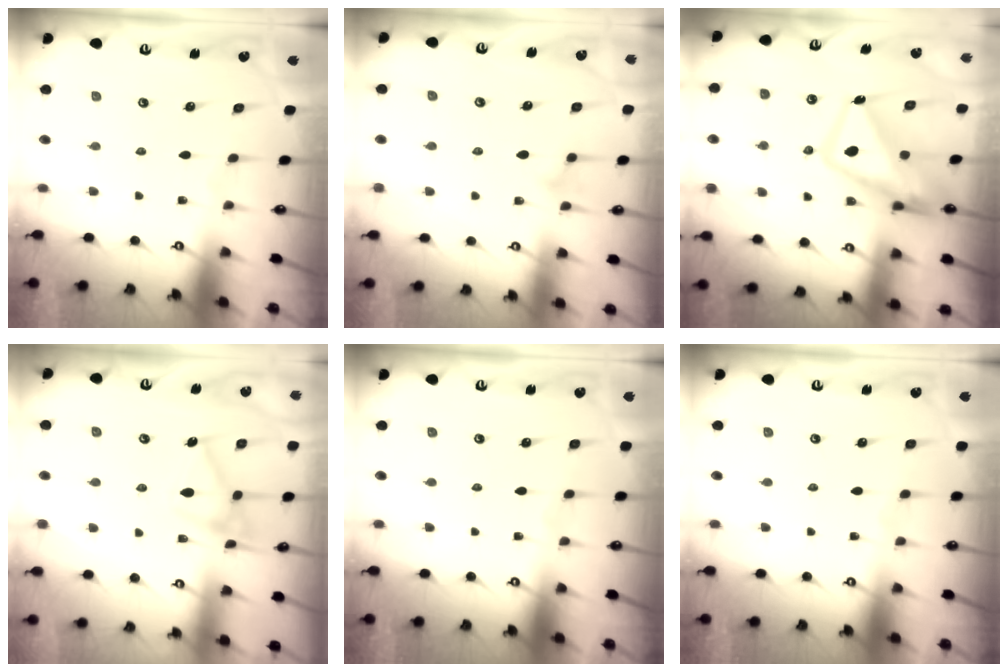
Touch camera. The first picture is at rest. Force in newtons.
{"total": 7.5, "press": 7.5, "slide": 0.6}
{"total": 15.4, "press": 15.3, "slide": 1.5}
{"total": 15.6, "press": 15.6, "slide": 0.9}
{"total": 0.0}
{"total": 0.0}